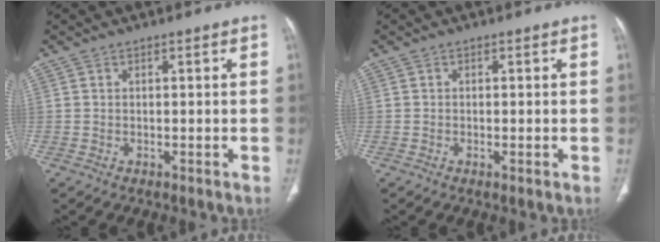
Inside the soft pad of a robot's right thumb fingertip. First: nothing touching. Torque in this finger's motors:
{"motor_torque": [0.19, 0.14, -0.19, -0.42, 0.04]}